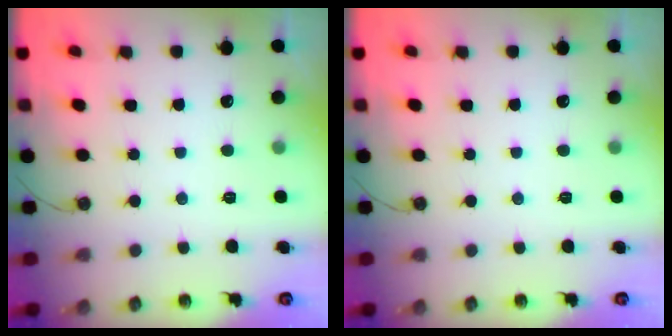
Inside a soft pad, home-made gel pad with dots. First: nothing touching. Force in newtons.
{"total": 0.0}